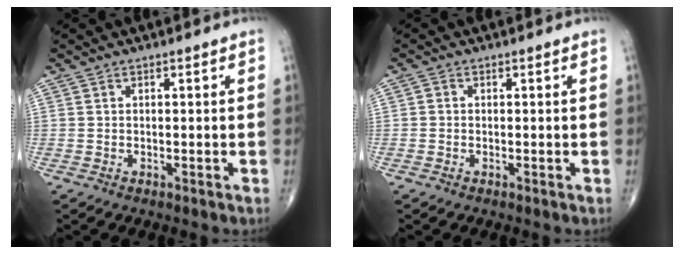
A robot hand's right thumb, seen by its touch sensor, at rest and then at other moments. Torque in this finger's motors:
{"motor_torque": [-0.24, 0.17, -0.14, -0.09, 0.03]}